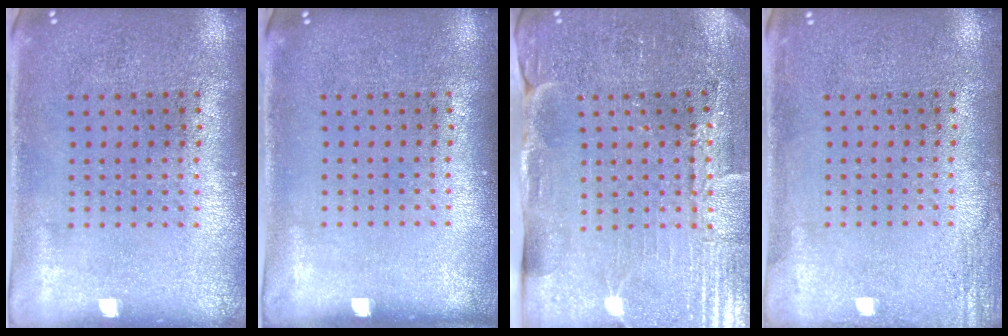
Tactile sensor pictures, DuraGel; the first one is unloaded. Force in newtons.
{"total": 0.0}
{"total": 3.7, "press": 3.7, "slide": 0.3}
{"total": 1.8, "press": 1.8, "slide": 0.2}